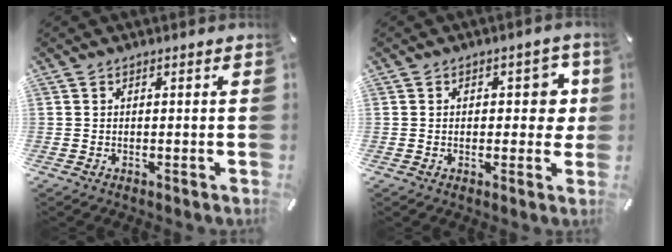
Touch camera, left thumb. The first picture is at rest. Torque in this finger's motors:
{"motor_torque": [-0.04, -0.33, 0.06, -0.07, -0.07]}